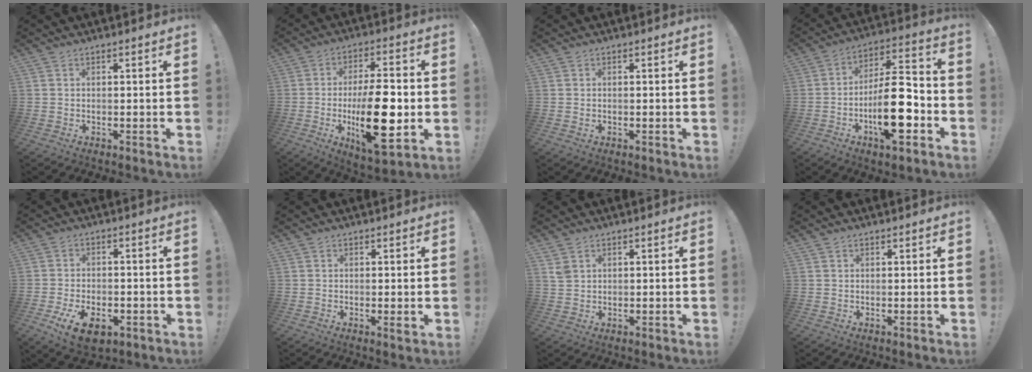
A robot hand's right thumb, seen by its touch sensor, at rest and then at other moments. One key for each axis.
{"total": 20.5, "fx": -3.4, "fy": 7.7, "fz": 18.7, "tx": -0.323, "ty": -0.004, "tz": -0.051}
{"total": 0.0}
{"total": 19.5, "fx": -6.3, "fy": 7.0, "fz": 17.1, "tx": -0.297, "ty": 0.031, "tz": -0.098}
{"total": 9.3, "fx": -4.4, "fy": 5.3, "fz": 6.1, "tx": -0.103, "ty": 0.016, "tz": -0.075}
{"total": 1.4, "fx": 0.4, "fy": 0.2, "fz": 1.3, "tx": -0.012, "ty": -0.005, "tz": 0.004}
{"total": 2.6, "fx": 1.6, "fy": 1.6, "fz": 1.2, "tx": -0.014, "ty": -0.007, "tz": 0.030}
{"total": 0.7, "fx": 0.6, "fy": 0.3, "fz": 0.2, "tx": 0.001, "ty": -0.002, "tz": 0.010}